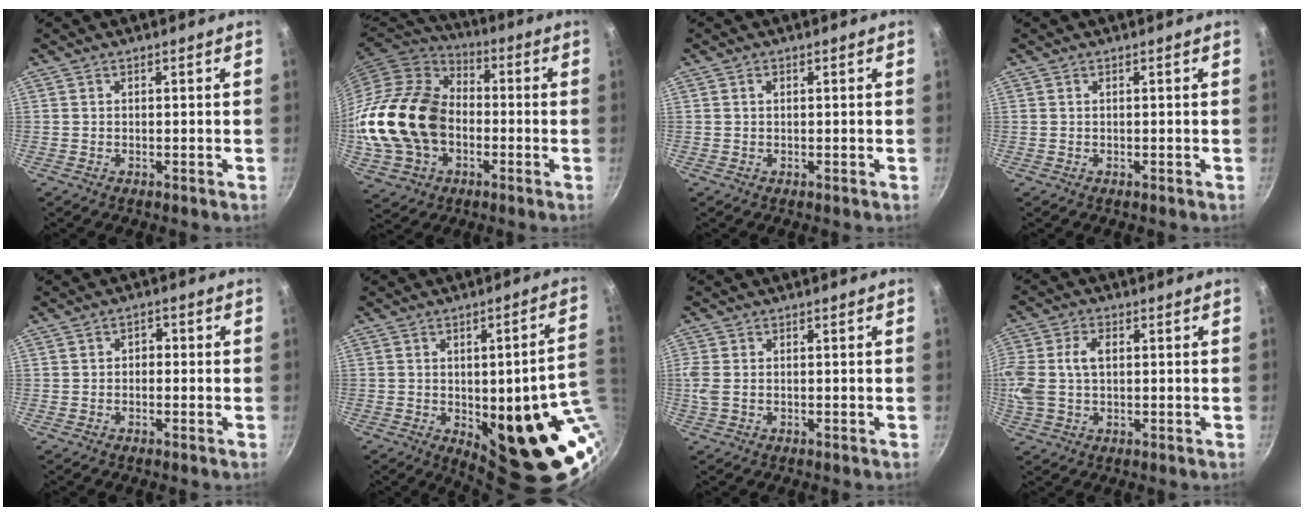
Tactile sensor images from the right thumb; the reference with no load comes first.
{"total": 21.7, "force": [-2.6, 15.9, 14.6], "torque": [-0.259, 0.036, -0.046]}
{"total": 0.6, "force": [0.2, 0.5, 0.4], "torque": [-0.008, 0.003, 0.003]}
{"total": 0.0}
{"total": 1.8, "force": [-0.5, 1.5, 1.0], "torque": [-0.009, 0.007, -0.012]}
{"total": 20.8, "force": [-3.4, 8.0, 18.9], "torque": [-0.177, -0.003, -0.032]}
{"total": 2.5, "force": [-0.1, 1.4, 2.0], "torque": [-0.048, 0.000, -0.004]}
{"total": 11.2, "force": [1.2, 7.5, 8.2], "torque": [-0.175, 0.018, 0.018]}